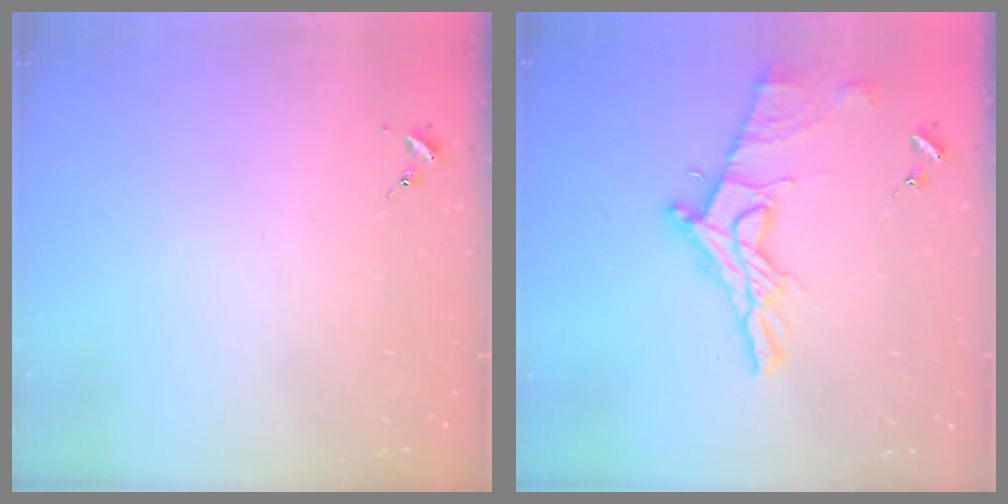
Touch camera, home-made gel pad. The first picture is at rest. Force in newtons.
{"total": 15.6, "press": 15.5, "slide": 1.6}